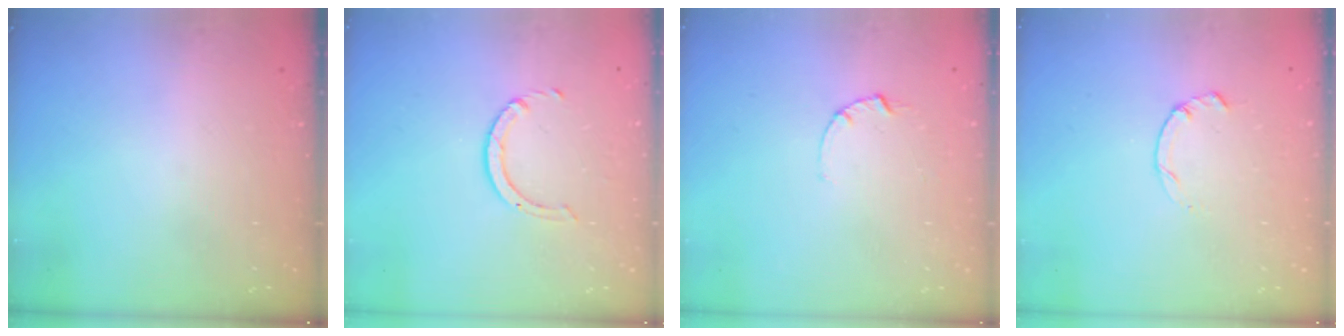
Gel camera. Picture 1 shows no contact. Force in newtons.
{"total": 2.5, "press": 2.5, "slide": 0.2}
{"total": 2.5, "press": 2.5, "slide": 0.3}
{"total": 0.5, "press": 0.4, "slide": 0.3}